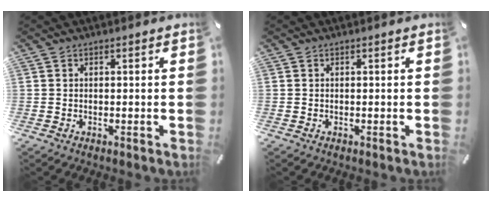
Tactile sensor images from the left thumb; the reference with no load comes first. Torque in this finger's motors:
{"motor_torque": [0.08, -0.01, -0.11, 0.00, 0.03]}